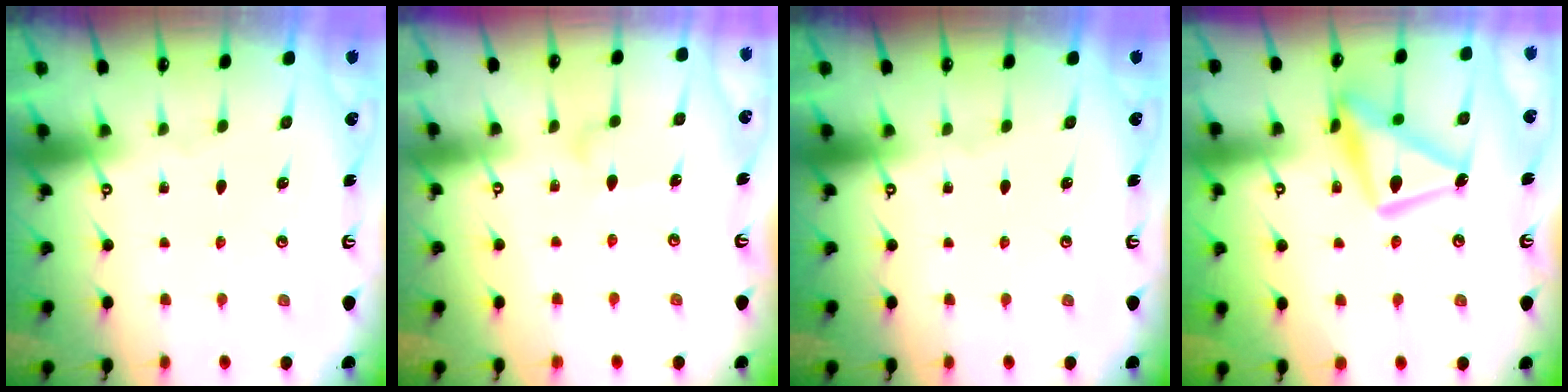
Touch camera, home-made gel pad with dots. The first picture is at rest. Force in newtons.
{"total": 7.8, "press": 7.8, "slide": 0.3}
{"total": 0.0}
{"total": 15.1, "press": 15.0, "slide": 1.3}